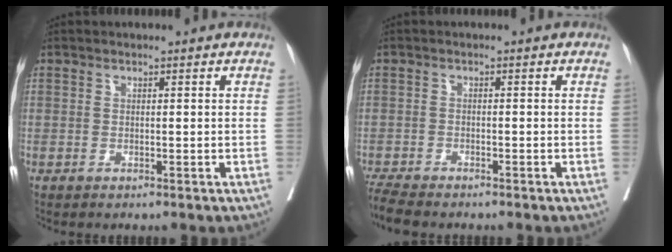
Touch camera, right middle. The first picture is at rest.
{"total": 5.2, "force": [-4.8, 0.7, 1.9], "torque": [-0.035, -0.016, -0.084]}